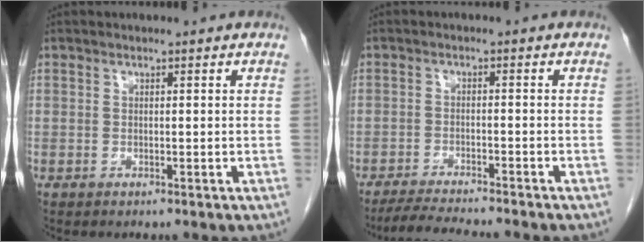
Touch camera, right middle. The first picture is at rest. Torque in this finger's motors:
{"motor_torque": [0.45, -0.37, 0.05, 0.02]}